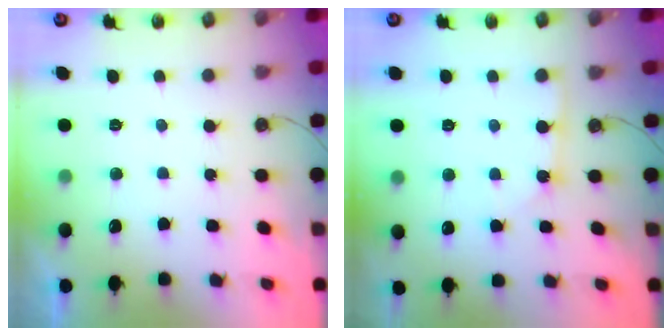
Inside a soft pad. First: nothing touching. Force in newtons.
{"total": 2.0, "press": 2.0, "slide": 0.3}